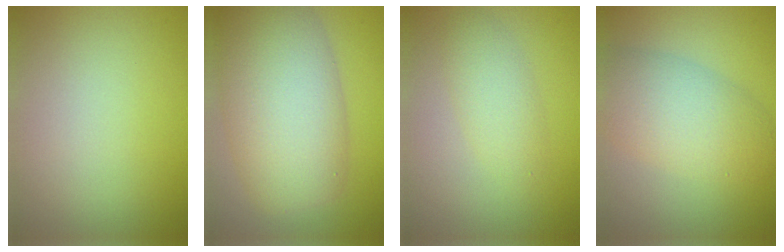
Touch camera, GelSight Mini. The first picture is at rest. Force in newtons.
{"total": 10.4, "press": 10.4, "slide": 0.2}
{"total": 2.5, "press": 2.5, "slide": 0.2}
{"total": 6.1, "press": 6.1, "slide": 0.1}